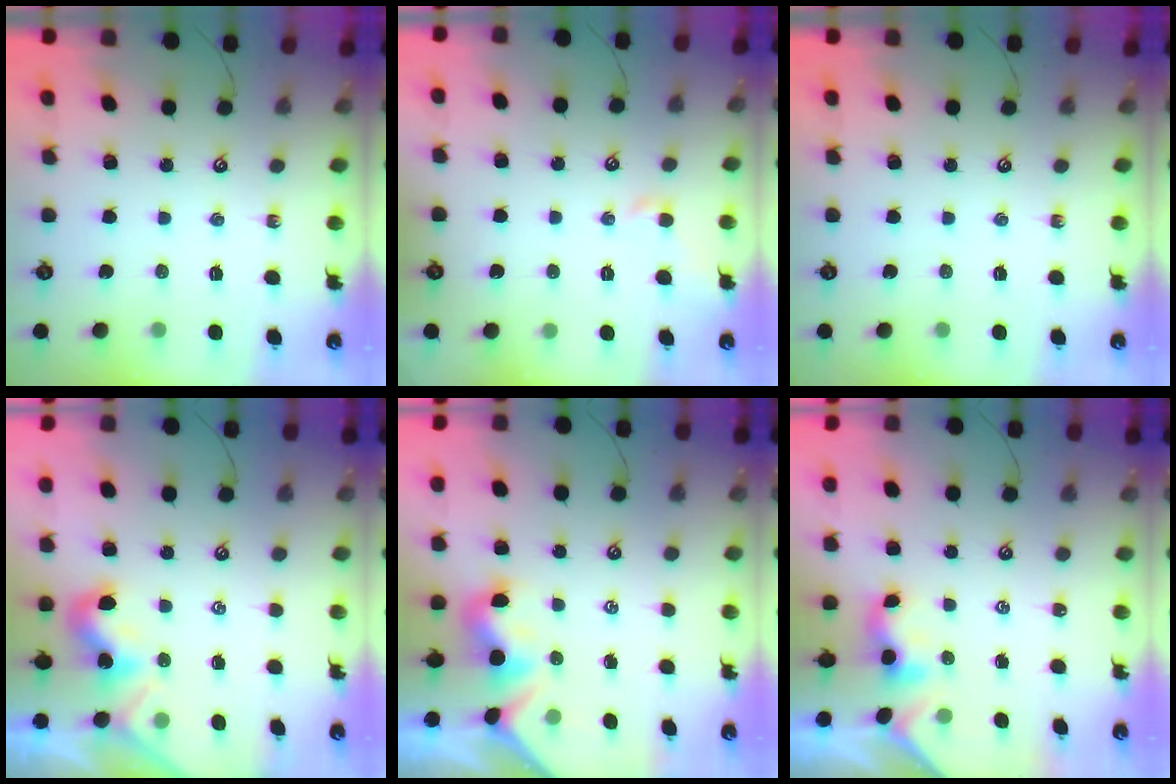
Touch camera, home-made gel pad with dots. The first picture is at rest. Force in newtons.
{"total": 1.0, "press": 0.9, "slide": 0.4}
{"total": 0.0}
{"total": 2.0, "press": 2.0, "slide": 0.5}
{"total": 1.5, "press": 1.3, "slide": 0.7}
{"total": 0.5, "press": 0.4, "slide": 0.4}